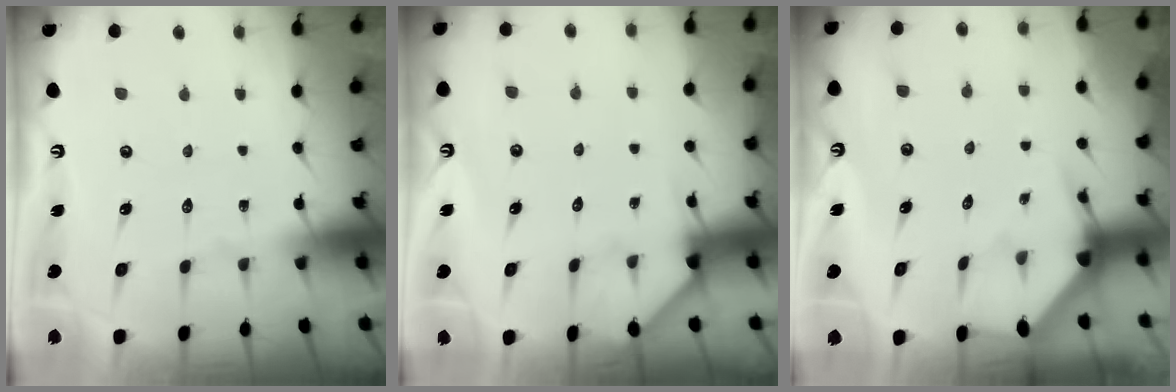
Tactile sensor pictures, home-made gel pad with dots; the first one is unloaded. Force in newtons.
{"total": 3.5, "press": 3.5, "slide": 0.3}
{"total": 3.1, "press": 3.1, "slide": 0.3}